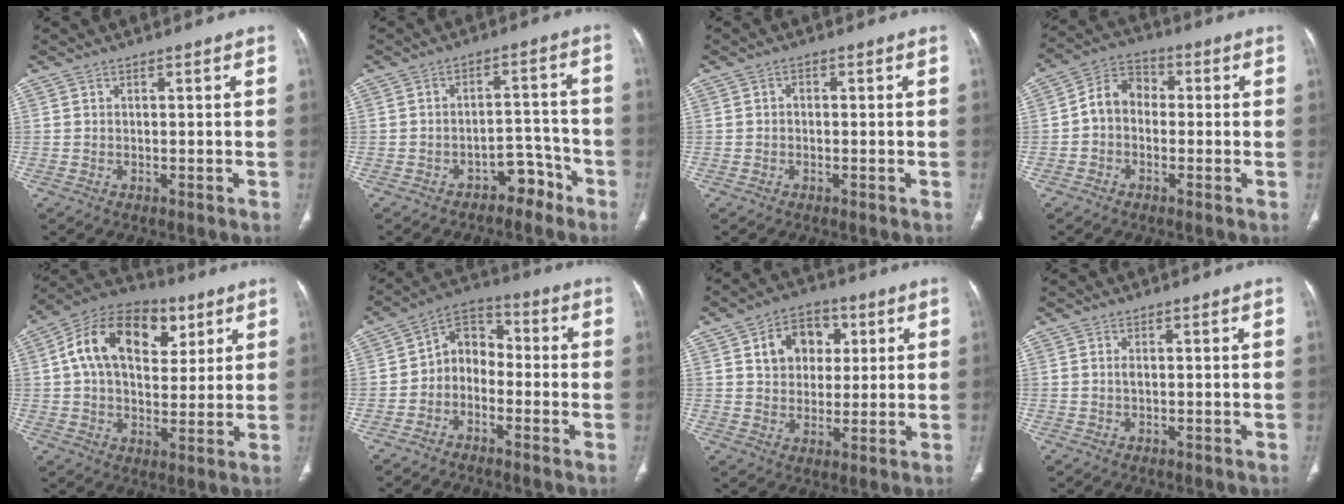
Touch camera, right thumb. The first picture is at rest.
{"total": 5.3, "force": [-4.0, 3.2, 1.5], "torque": [0.005, 0.057, -0.055]}
{"total": 1.1, "force": [-0.1, 0.9, 0.6], "torque": [-0.004, 0.004, -0.006]}
{"total": 6.9, "force": [-0.7, 5.5, 4.1], "torque": [-0.054, 0.026, -0.029]}
{"total": 19.1, "force": [6.4, 12.2, 13.2], "torque": [-0.193, 0.005, 0.096]}
{"total": 7.6, "force": [-2.1, 5.9, 4.4], "torque": [-0.044, 0.039, -0.057]}
{"total": 9.9, "force": [3.3, 7.6, 5.6], "torque": [-0.048, -0.004, 0.053]}
{"total": 0.8, "force": [0.1, 0.3, 0.7], "torque": [-0.015, 0.000, 0.002]}